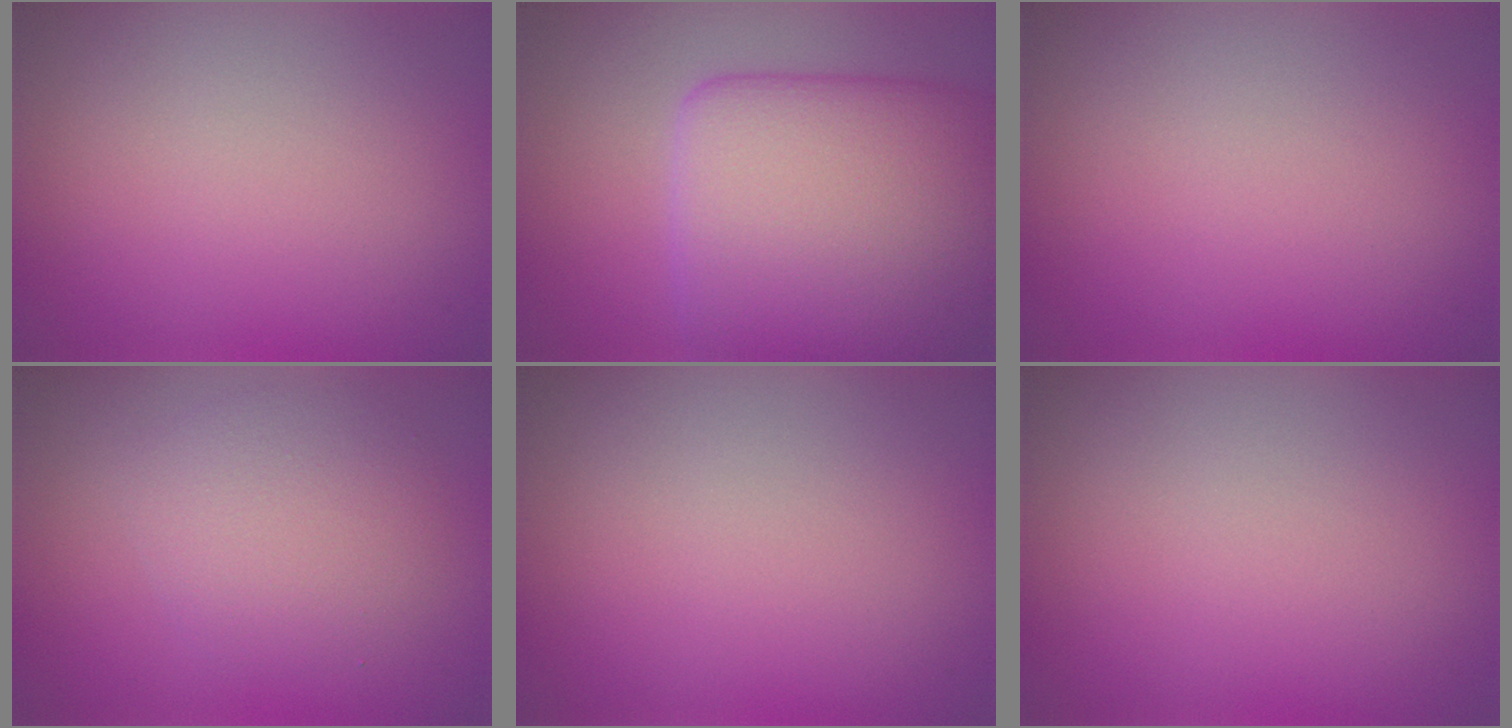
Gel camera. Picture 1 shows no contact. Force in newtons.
{"total": 10.0, "press": 10.0, "slide": 0.3}
{"total": 0.0}
{"total": 3.6, "press": 3.6, "slide": 0.0}
{"total": 0.0}
{"total": 0.0}